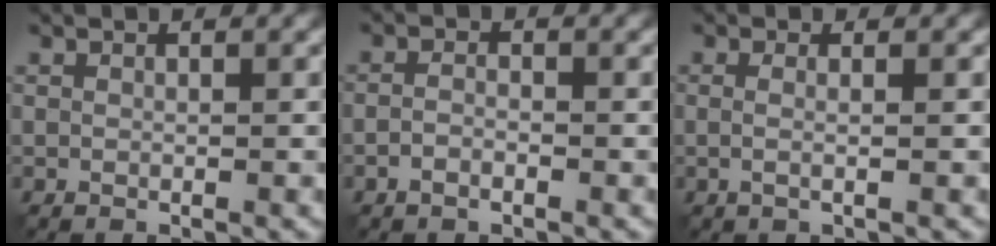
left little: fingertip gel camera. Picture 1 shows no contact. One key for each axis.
{"total": 1.3, "fx": -0.8, "fy": 0.5, "fz": 0.8, "tx": -0.016, "ty": 0.003, "tz": -0.019}
{"total": 1.7, "fx": 0.2, "fy": 0.7, "fz": 1.6, "tx": -0.018, "ty": -0.006, "tz": -0.011}